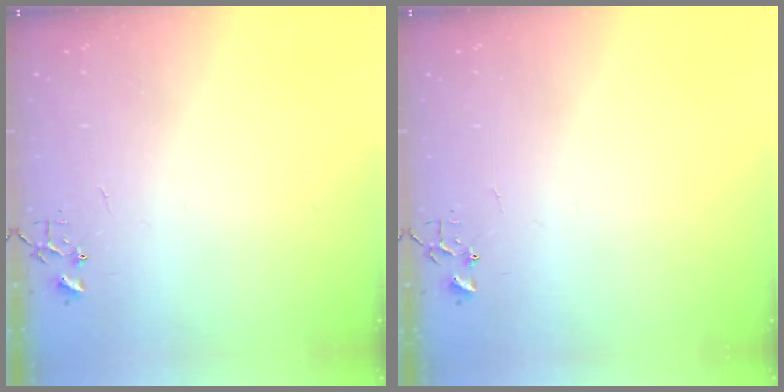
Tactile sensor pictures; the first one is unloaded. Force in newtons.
{"total": 0.0}